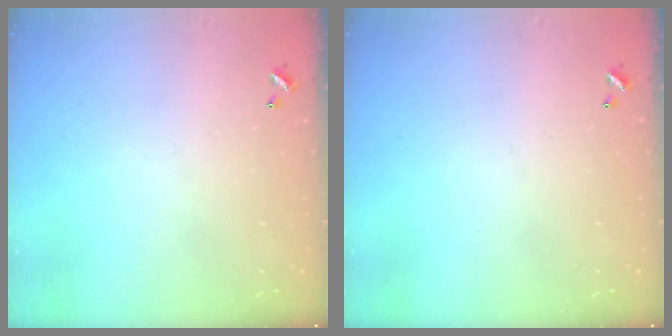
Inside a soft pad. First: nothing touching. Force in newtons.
{"total": 0.0}